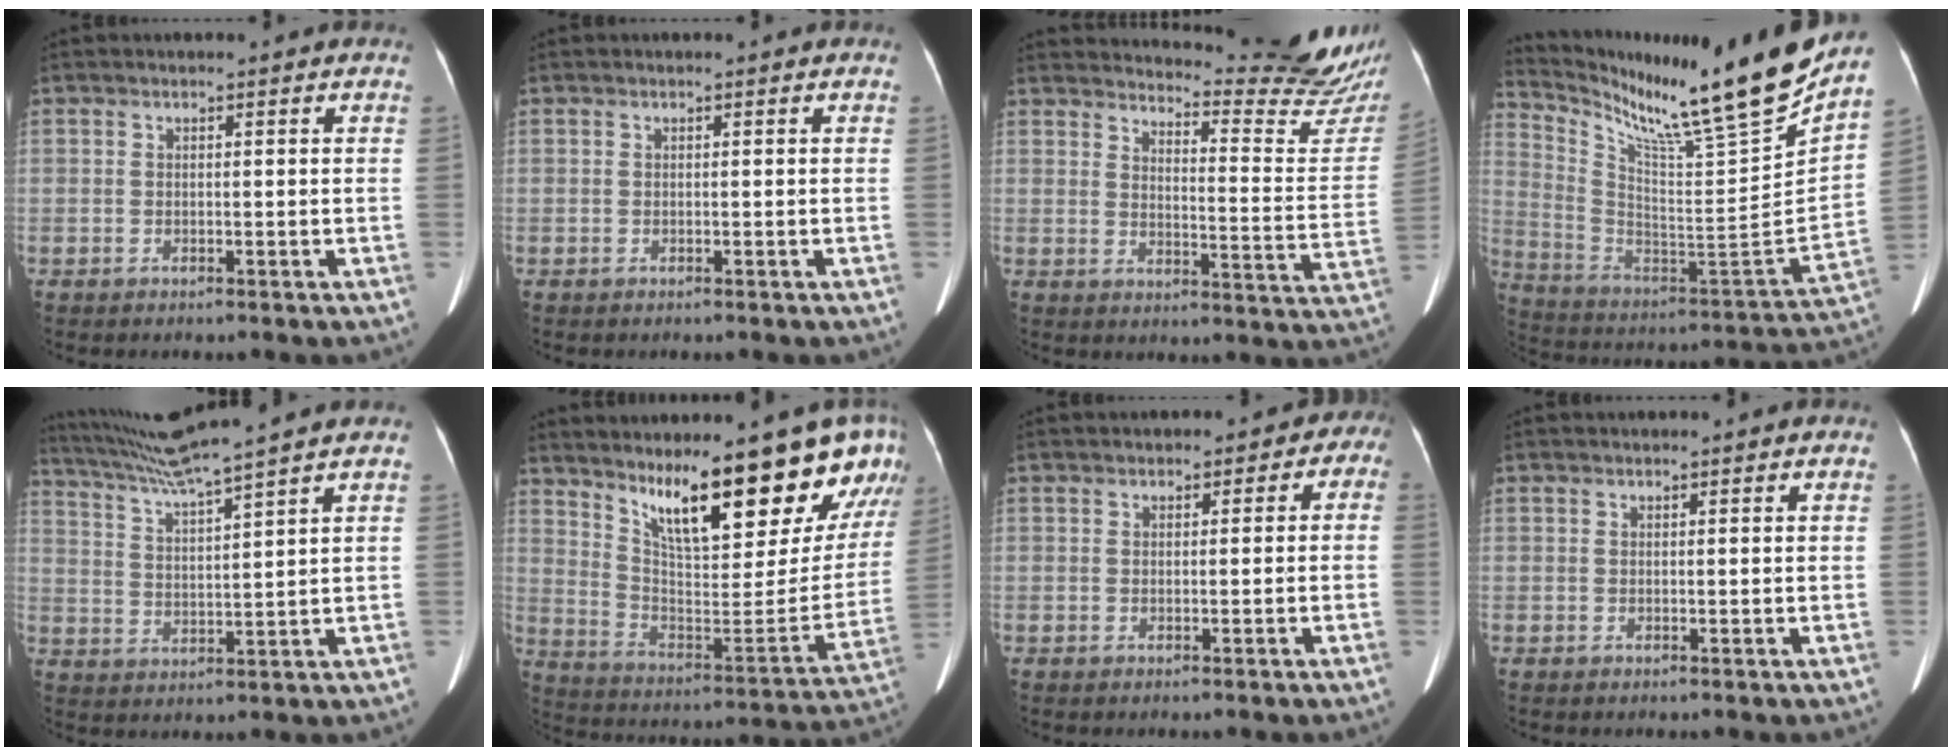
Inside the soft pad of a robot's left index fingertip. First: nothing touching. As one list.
[{"total": 0.0}, {"total": 20.6, "force": [19.7, 0.2, 6.0], "torque": [-0.087, -0.141, 0.224]}, {"total": 27.1, "force": [22.0, -0.4, 15.8], "torque": [-0.281, -0.104, 0.335]}, {"total": 10.0, "force": [8.6, -2.8, 4.2], "torque": [-0.085, -0.011, 0.157]}, {"total": 23.2, "force": [17.5, 5.0, 14.4], "torque": [-0.205, -0.045, 0.253]}, {"total": 3.0, "force": [0.4, 2.1, 2.0], "torque": [-0.010, 0.002, -0.002]}, {"total": 1.0, "force": [0.8, 0.2, 0.6], "torque": [-0.002, 0.004, 0.009]}]